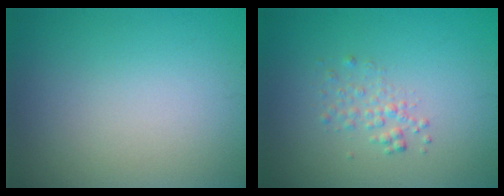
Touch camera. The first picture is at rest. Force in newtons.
{"total": 1.4, "press": 1.4, "slide": 0.1}